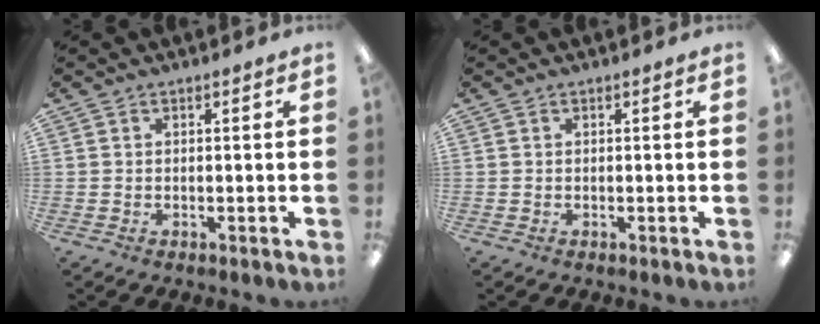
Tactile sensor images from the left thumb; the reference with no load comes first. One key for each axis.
{"total": 0.0}